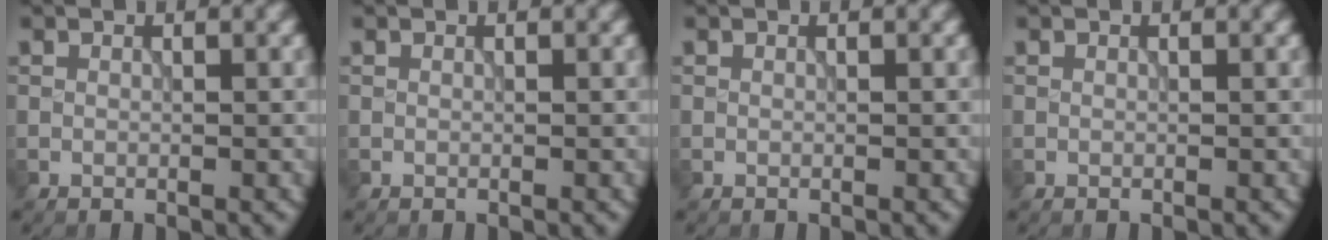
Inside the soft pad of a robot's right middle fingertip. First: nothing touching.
{"total": 0.0}
{"total": 0.0}
{"total": 0.0}